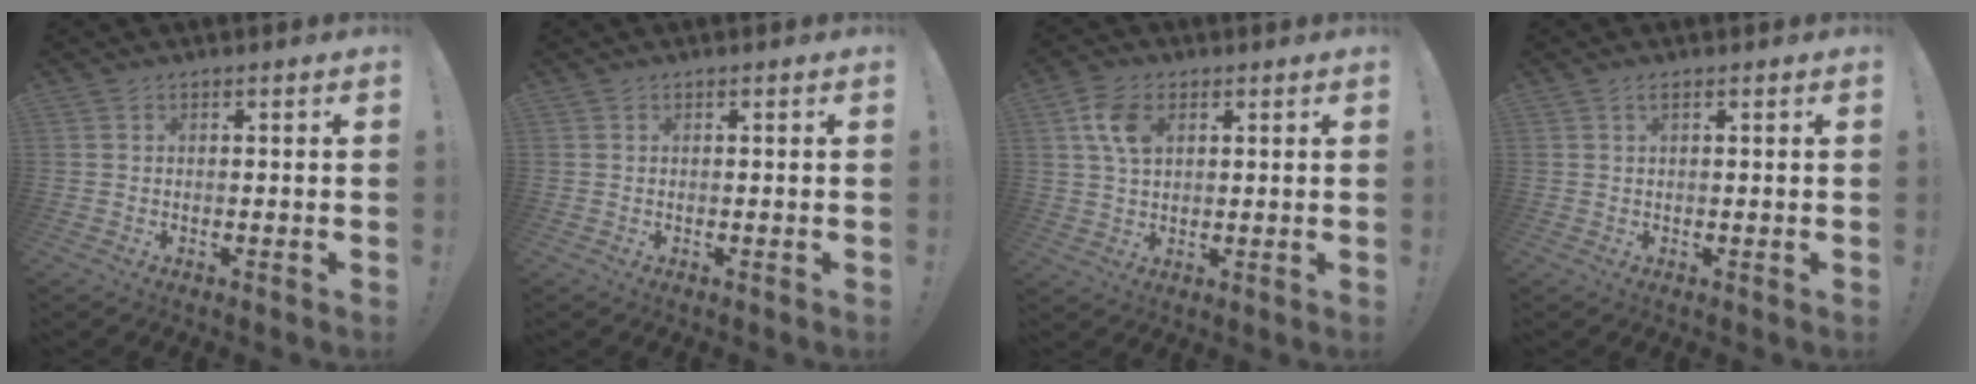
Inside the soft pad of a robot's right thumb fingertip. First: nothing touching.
{"total": 0.0}
{"total": 9.0, "force": [3.4, 5.9, 5.8], "torque": [-0.100, -0.003, 0.067]}
{"total": 1.4, "force": [0.6, 0.4, 1.2], "torque": [-0.020, -0.001, 0.010]}